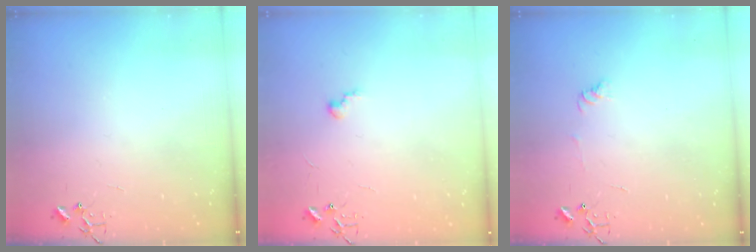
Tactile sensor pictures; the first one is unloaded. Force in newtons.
{"total": 5.7, "press": 5.7, "slide": 0.5}
{"total": 4.9, "press": 4.9, "slide": 0.7}